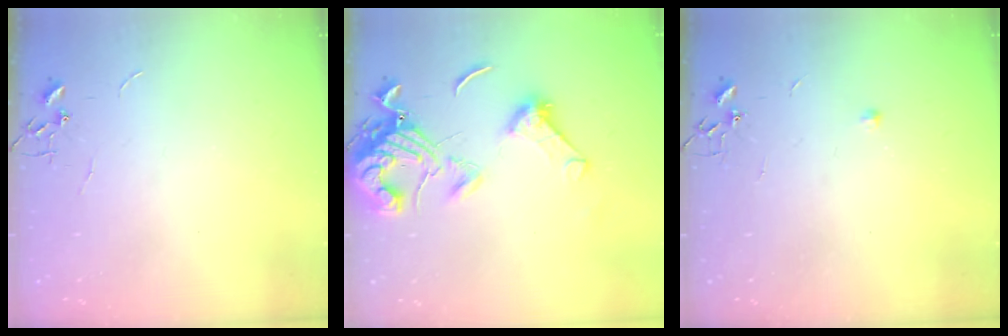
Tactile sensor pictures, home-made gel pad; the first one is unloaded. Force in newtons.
{"total": 15.1, "press": 15.0, "slide": 1.8}
{"total": 5.0, "press": 5.0, "slide": 0.7}